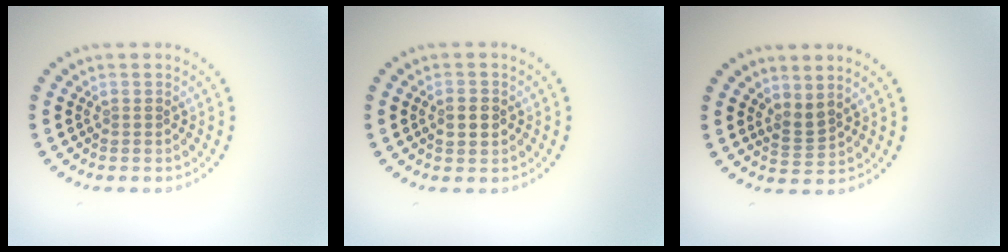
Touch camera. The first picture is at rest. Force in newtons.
{"total": 2.3, "press": 2.2, "slide": 0.1}
{"total": 1.7, "press": 1.2, "slide": 1.2}